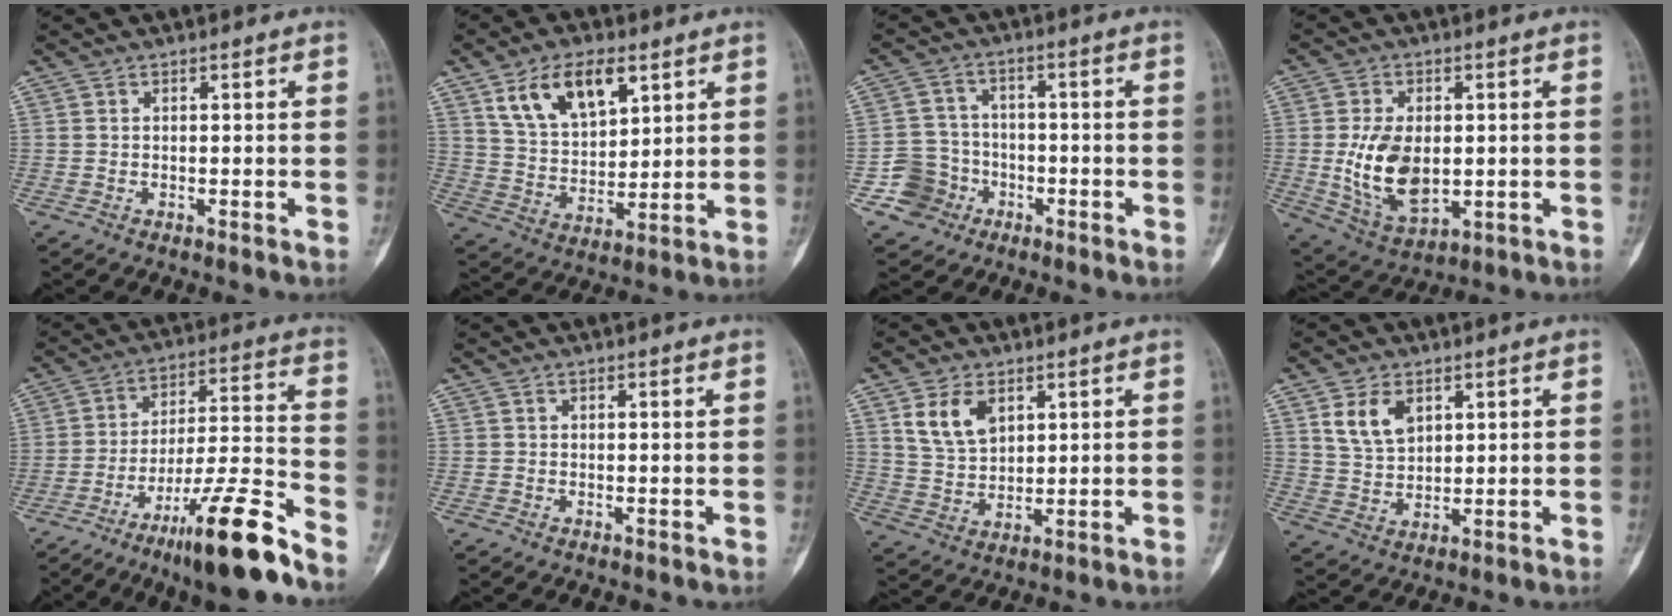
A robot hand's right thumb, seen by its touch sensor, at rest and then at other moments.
{"total": 13.1, "force": [6.8, 6.9, 8.7], "torque": [-0.130, -0.024, 0.133]}
{"total": 7.4, "force": [-3.4, 6.5, 0.5], "torque": [0.029, 0.029, -0.061]}
{"total": 12.6, "force": [-0.6, 7.6, 10.1], "torque": [-0.175, -0.009, 0.006]}
{"total": 16.8, "force": [-11.7, 1.6, 12.0], "torque": [-0.200, 0.077, -0.192]}
{"total": 0.0}
{"total": 8.0, "force": [3.6, 5.2, 4.9], "torque": [-0.075, -0.018, 0.077]}
{"total": 7.2, "force": [3.3, 4.6, 4.4], "torque": [-0.066, -0.016, 0.069]}